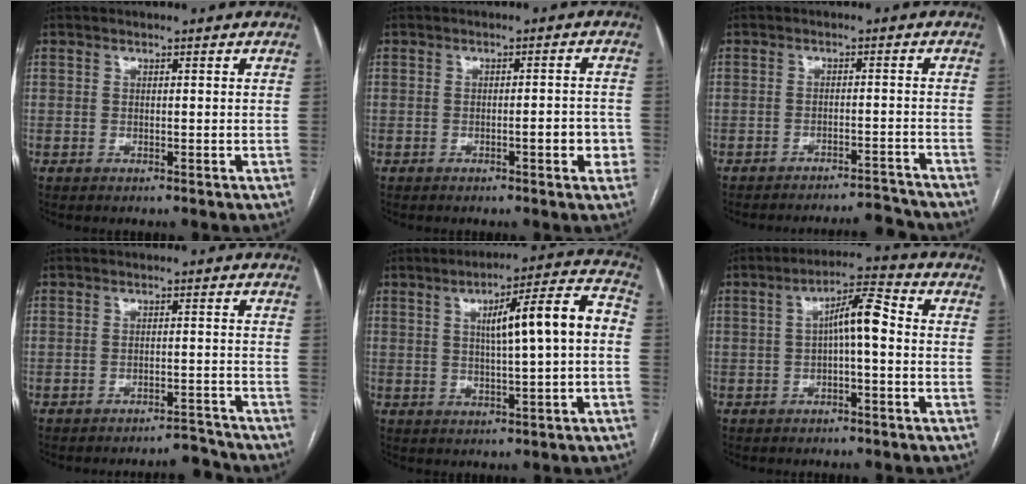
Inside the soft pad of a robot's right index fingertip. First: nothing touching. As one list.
[{"total": 4.0, "force": [-1.4, 0.9, 3.6], "torque": [-0.043, 0.004, -0.018]}, {"total": 7.5, "force": [-7.5, -0.7, 0.3], "torque": [0.002, 0.004, -0.105]}, {"total": 3.8, "force": [-3.8, -0.1, 0.0], "torque": [0.009, 0.004, -0.055]}, {"total": 11.5, "force": [0.9, 0.8, 11.4], "torque": [-0.163, 0.029, 0.013]}, {"total": 6.4, "force": [-0.1, 1.2, 6.3], "torque": [-0.104, 0.026, -0.003]}]